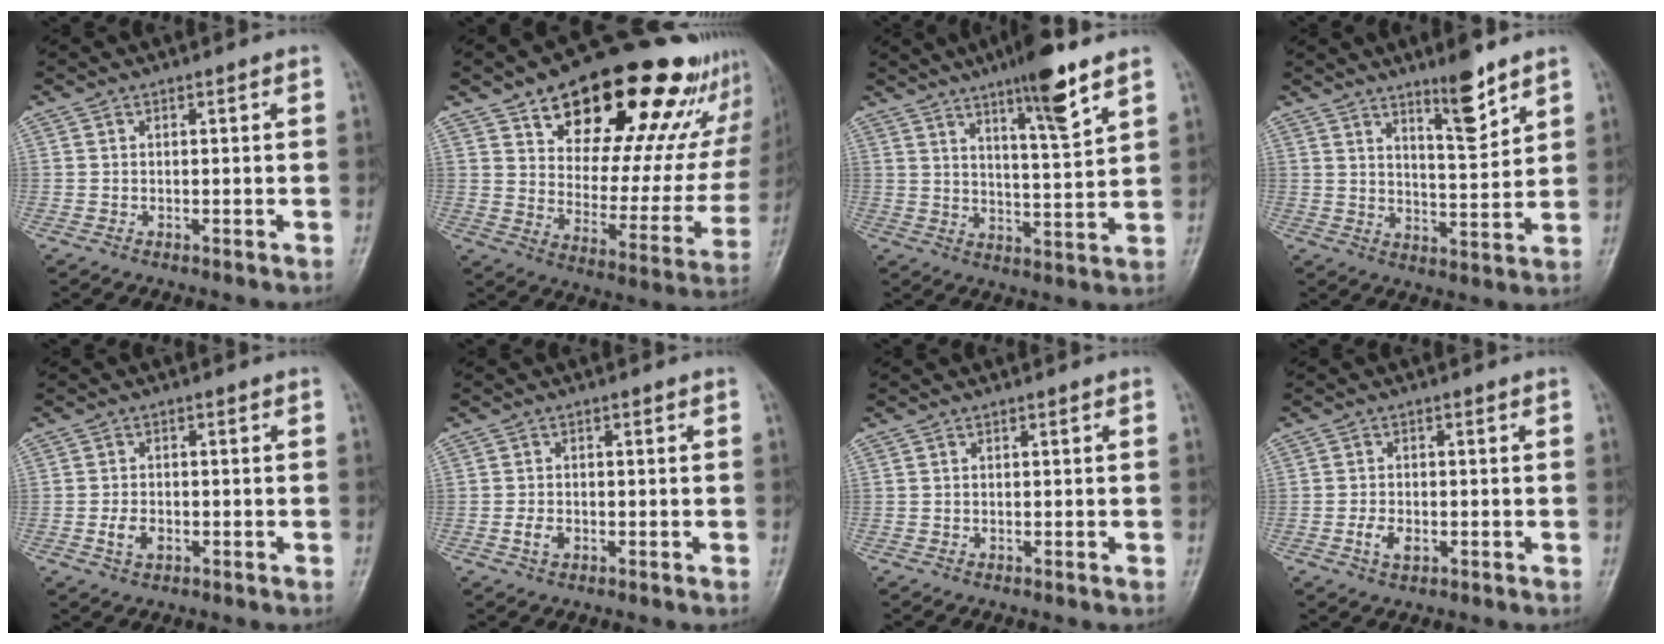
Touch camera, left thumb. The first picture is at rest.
{"total": 29.8, "force": [19.4, 13.2, 18.3], "torque": [-0.220, -0.068, 0.280]}
{"total": 10.9, "force": [6.9, 1.3, 8.3], "torque": [-0.129, -0.041, 0.112]}
{"total": 8.3, "force": [5.8, 1.6, 5.7], "torque": [-0.080, -0.049, 0.095]}
{"total": 3.1, "force": [-1.0, 2.0, 2.1], "torque": [-0.037, 0.003, -0.018]}
{"total": 2.1, "force": [-0.7, 1.5, 1.4], "torque": [-0.024, 0.002, -0.014]}
{"total": 0.0}
{"total": 3.1, "force": [-1.0, 1.9, 2.2], "torque": [-0.041, 0.001, -0.018]}